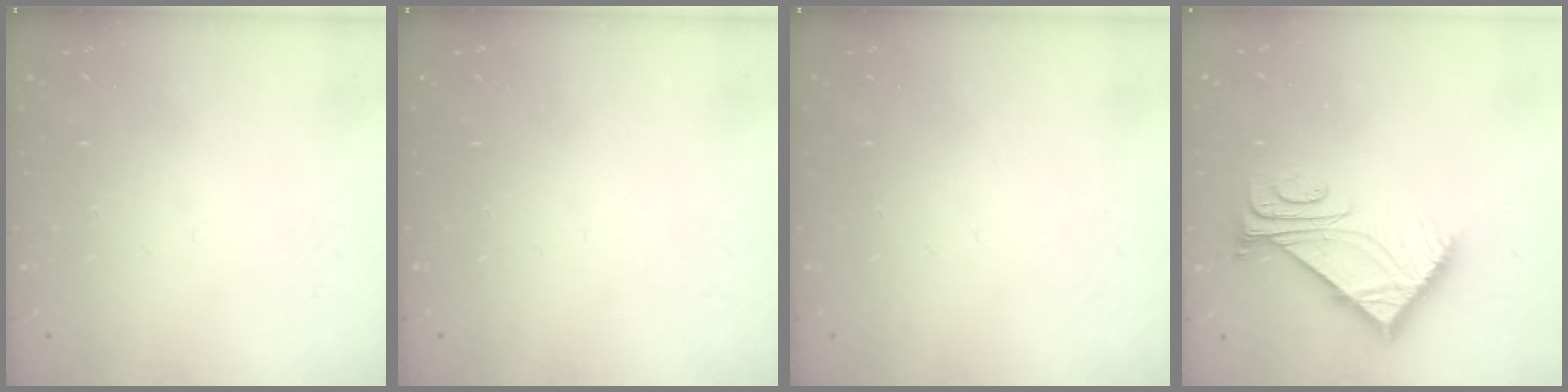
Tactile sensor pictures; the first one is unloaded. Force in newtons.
{"total": 0.0}
{"total": 0.0}
{"total": 7.6, "press": 7.6, "slide": 0.7}